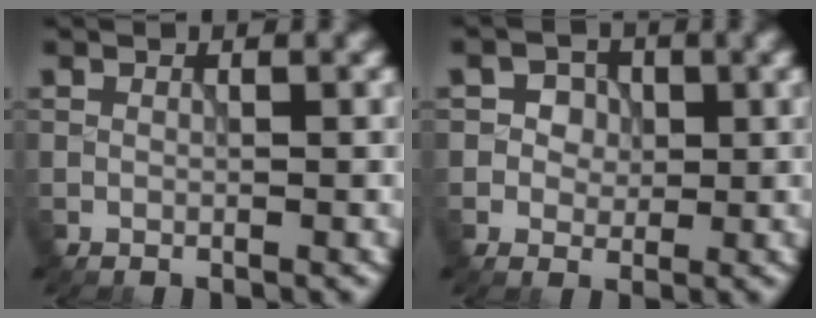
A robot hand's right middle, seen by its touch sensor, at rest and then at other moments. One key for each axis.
{"total": 2.8, "fx": 0.6, "fy": 2.5, "fz": 1.2, "tx": -0.014, "ty": -0.002, "tz": 0.000}